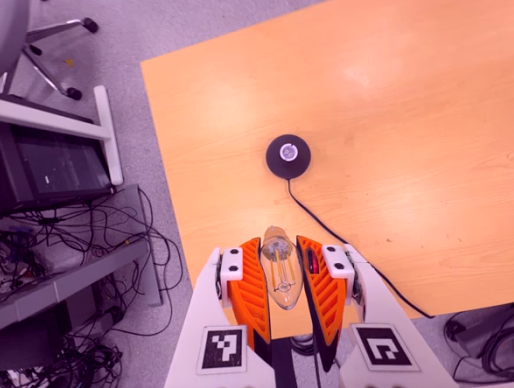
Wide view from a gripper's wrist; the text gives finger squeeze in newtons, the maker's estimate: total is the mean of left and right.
{"total": 22.8, "left": 24.5, "right": 21.0}